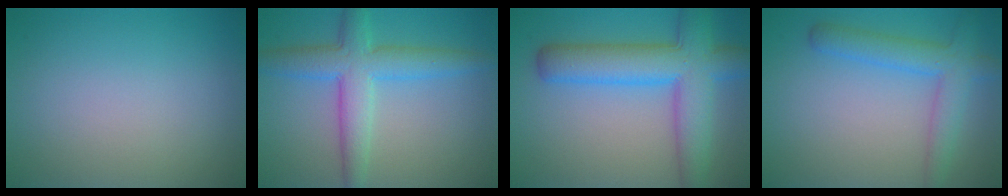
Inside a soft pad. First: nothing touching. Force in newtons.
{"total": 5.5, "press": 5.5, "slide": 0.0}
{"total": 8.1, "press": 8.1, "slide": 0.3}
{"total": 4.1, "press": 4.1, "slide": 0.2}